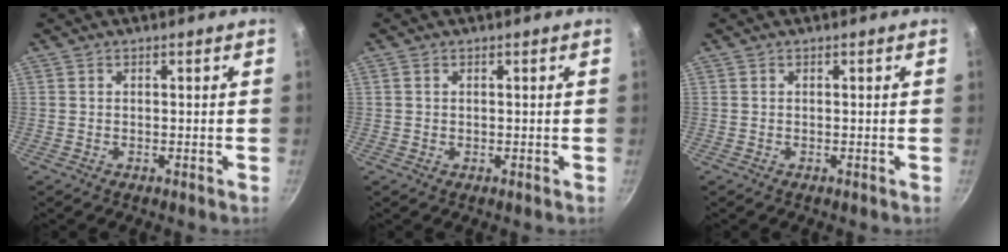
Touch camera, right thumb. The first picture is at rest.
{"total": 0.6, "force": [0.3, 0.5, 0.3], "torque": [-0.004, 0.002, 0.005]}
{"total": 0.0}